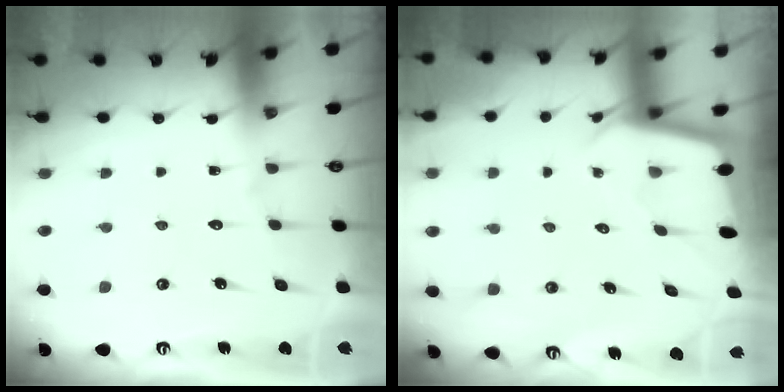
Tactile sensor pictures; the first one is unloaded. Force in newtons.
{"total": 1.9, "press": 1.9, "slide": 0.1}